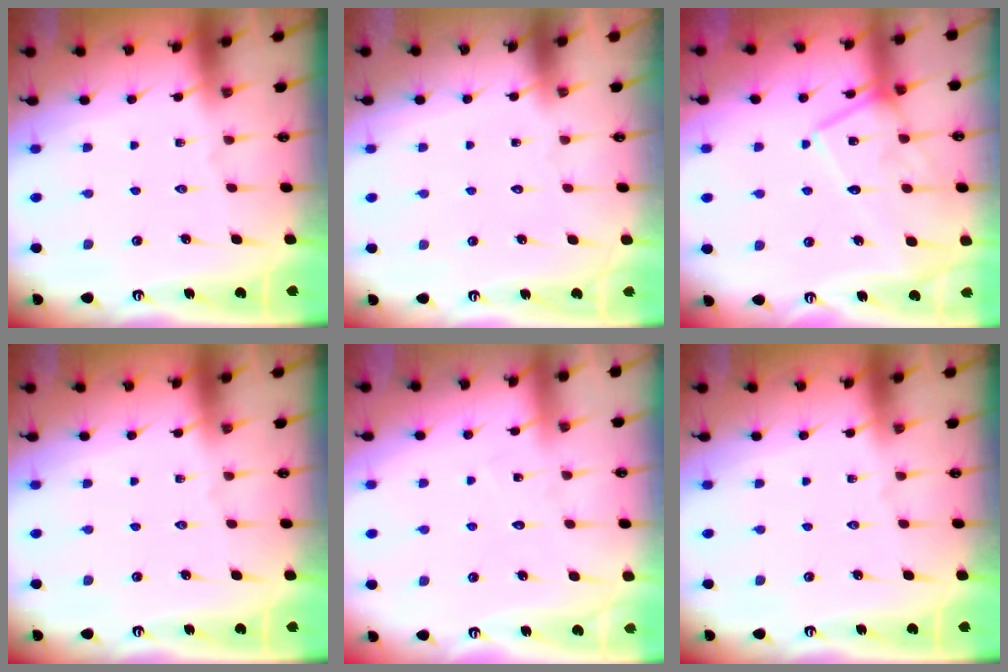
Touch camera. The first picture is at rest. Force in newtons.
{"total": 1.5, "press": 1.5, "slide": 0.0}
{"total": 15.6, "press": 15.6, "slide": 1.3}
{"total": 0.0}
{"total": 4.7, "press": 4.7, "slide": 0.3}
{"total": 0.0}